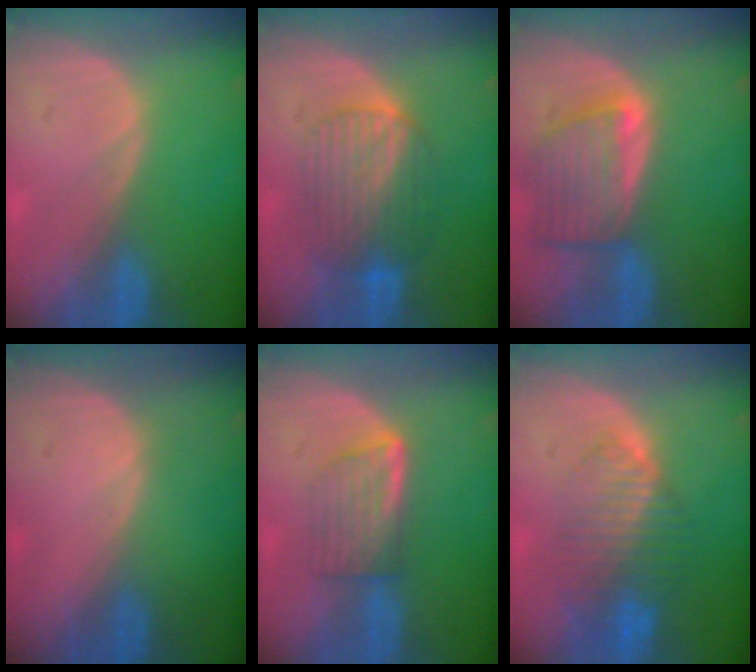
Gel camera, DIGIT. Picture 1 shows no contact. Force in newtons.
{"total": 7.1, "press": 7.1, "slide": 0.2}
{"total": 7.7, "press": 7.0, "slide": 3.2}
{"total": 0.6, "press": 0.1, "slide": 0.6}
{"total": 5.7, "press": 5.3, "slide": 2.3}
{"total": 8.4, "press": 7.1, "slide": 4.4}